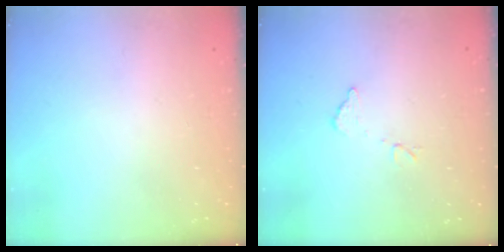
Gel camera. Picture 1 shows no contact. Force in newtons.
{"total": 7.0, "press": 7.0, "slide": 0.2}